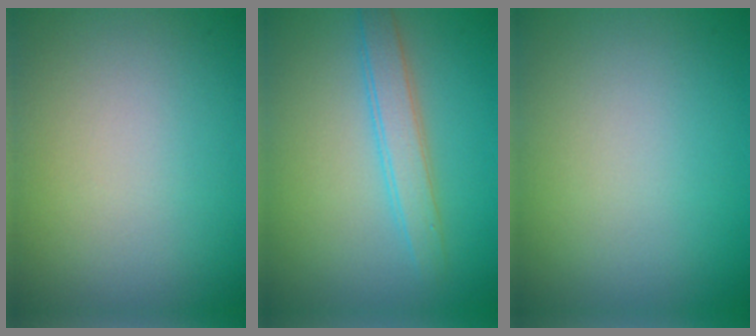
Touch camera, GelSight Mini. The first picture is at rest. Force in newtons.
{"total": 2.7, "press": 2.7, "slide": 0.1}
{"total": 0.0}